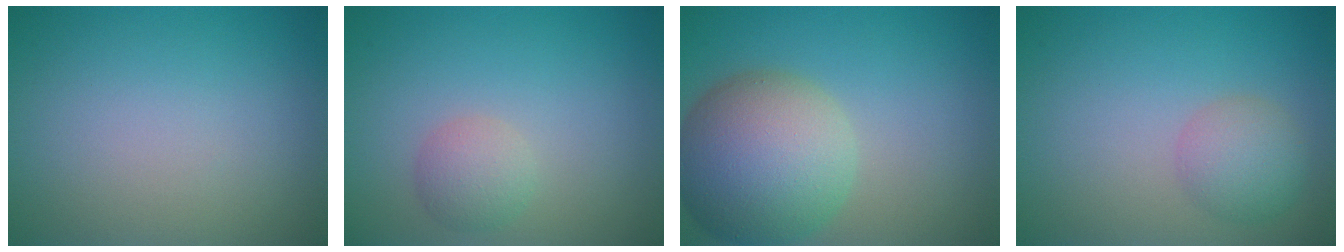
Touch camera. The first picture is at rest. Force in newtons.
{"total": 2.2, "press": 2.2, "slide": 0.1}
{"total": 9.8, "press": 9.8, "slide": 0.6}
{"total": 2.9, "press": 2.8, "slide": 0.3}